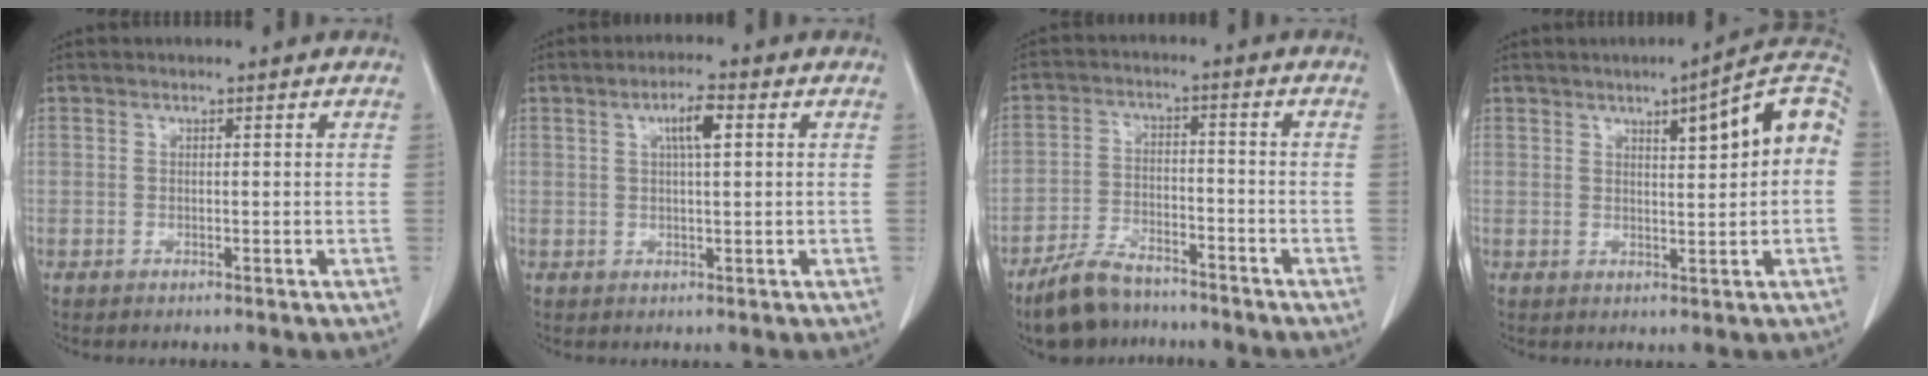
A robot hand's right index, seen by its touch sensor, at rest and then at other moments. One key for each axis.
{"total": 4.2, "fx": 1.4, "fy": 0.7, "fz": 3.9, "tx": -0.070, "ty": 0.005, "tz": 0.023}
{"total": 8.6, "fx": -7.2, "fy": 3.0, "fz": 3.6, "tx": -0.073, "ty": -0.012, "tz": -0.133}
{"total": 10.2, "fx": 2.0, "fy": 1.6, "fz": 9.8, "tx": -0.131, "ty": 0.028, "tz": 0.023}